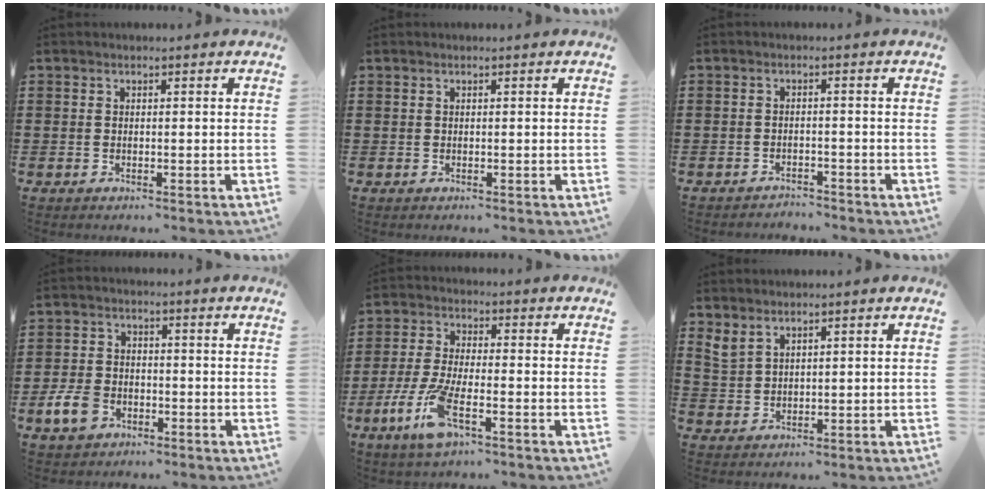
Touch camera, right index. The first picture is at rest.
{"total": 0.0}
{"total": 2.0, "force": [-2.0, 0.1, -0.1], "torque": [-0.006, -0.001, -0.043]}
{"total": 5.3, "force": [-2.4, 3.6, 3.1], "torque": [-0.090, -0.003, -0.054]}
{"total": 8.8, "force": [-4.5, 2.0, 7.2], "torque": [-0.170, -0.019, -0.085]}
{"total": 2.6, "force": [2.2, 1.2, 0.6], "torque": [-0.018, 0.007, 0.043]}